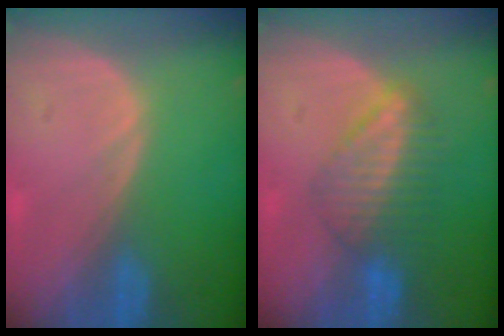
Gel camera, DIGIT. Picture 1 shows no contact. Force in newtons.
{"total": 6.4, "press": 6.0, "slide": 2.0}